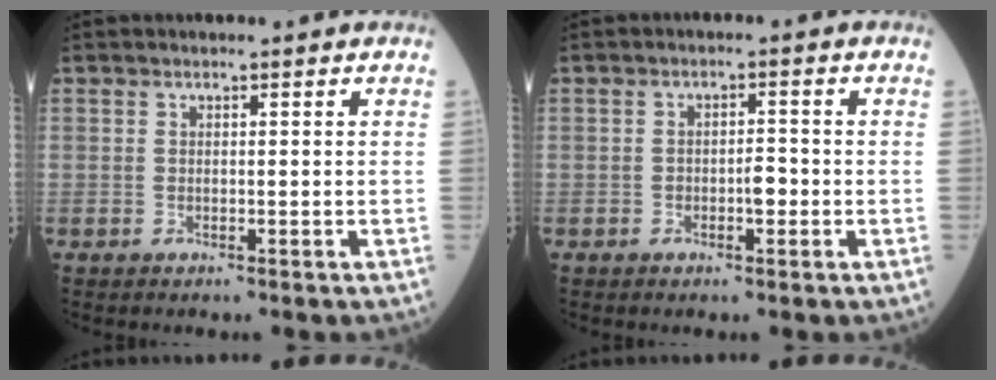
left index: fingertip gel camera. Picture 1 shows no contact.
{"total": 2.2, "force": [-0.7, 0.9, 1.8], "torque": [-0.026, 0.005, -0.012]}